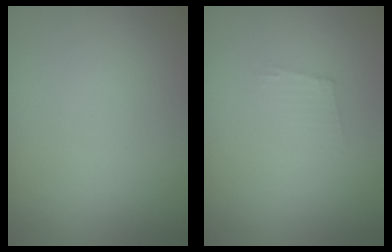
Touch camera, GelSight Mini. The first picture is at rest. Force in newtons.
{"total": 1.1, "press": 1.0, "slide": 0.2}